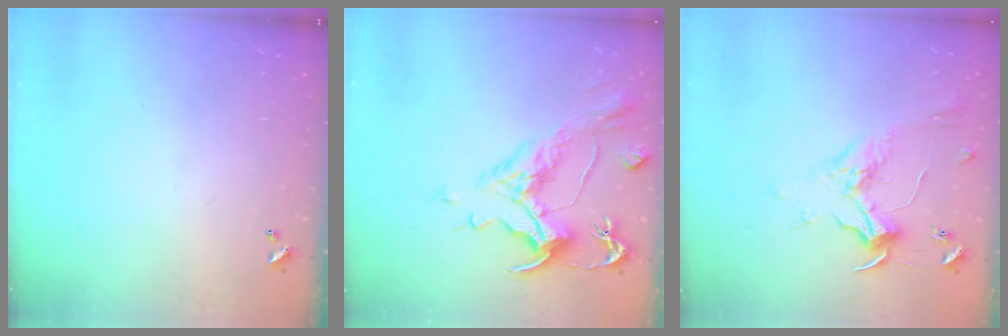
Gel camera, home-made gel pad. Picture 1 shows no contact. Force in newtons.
{"total": 2.6, "press": 2.1, "slide": 1.6}
{"total": 1.8, "press": 1.7, "slide": 0.7}